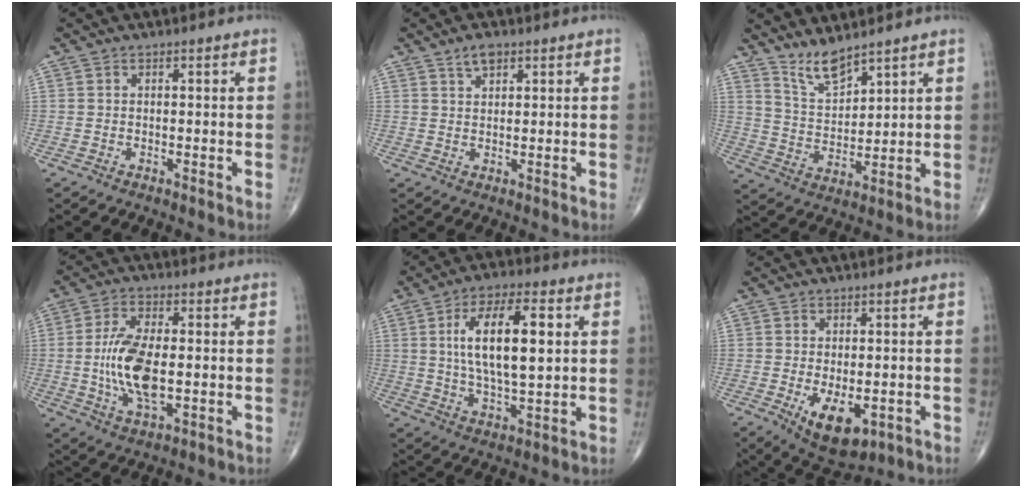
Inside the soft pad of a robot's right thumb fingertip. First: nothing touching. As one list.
[{"total": 2.9, "force": [1.8, 1.4, 1.7], "torque": [-0.026, -0.005, 0.034]}, {"total": 6.5, "force": [5.6, 1.5, 2.9], "torque": [-0.048, -0.050, 0.119]}, {"total": 12.2, "force": [-0.9, 5.6, 10.8], "torque": [-0.214, -0.002, -0.017]}, {"total": 15.3, "force": [3.1, 5.9, 13.7], "torque": [-0.231, -0.001, 0.054]}, {"total": 9.4, "force": [-2.8, 4.9, 7.4], "torque": [-0.105, -0.007, -0.029]}]